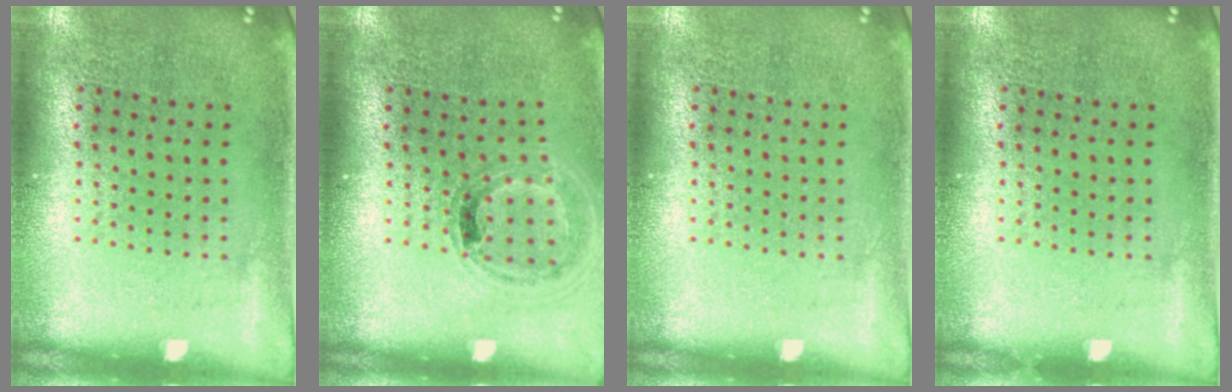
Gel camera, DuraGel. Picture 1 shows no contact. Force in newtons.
{"total": 0.9, "press": 0.9, "slide": 0.1}
{"total": 0.0}
{"total": 0.0}